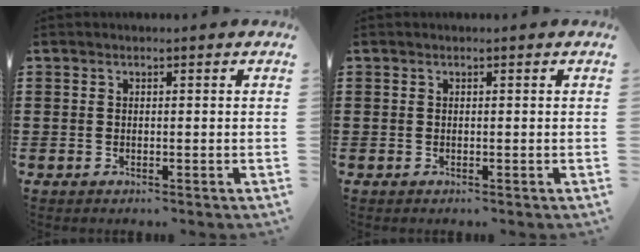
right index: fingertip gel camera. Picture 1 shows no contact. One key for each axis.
{"total": 0.0}